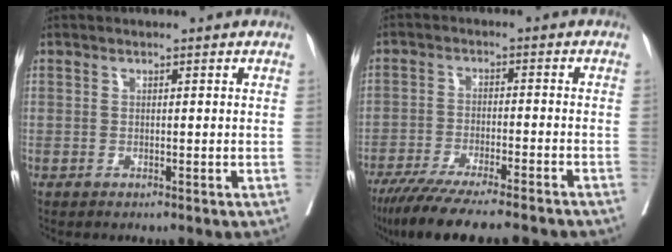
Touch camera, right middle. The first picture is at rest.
{"total": 17.2, "force": [-14.6, 1.4, 9.0], "torque": [-0.138, -0.045, -0.219]}